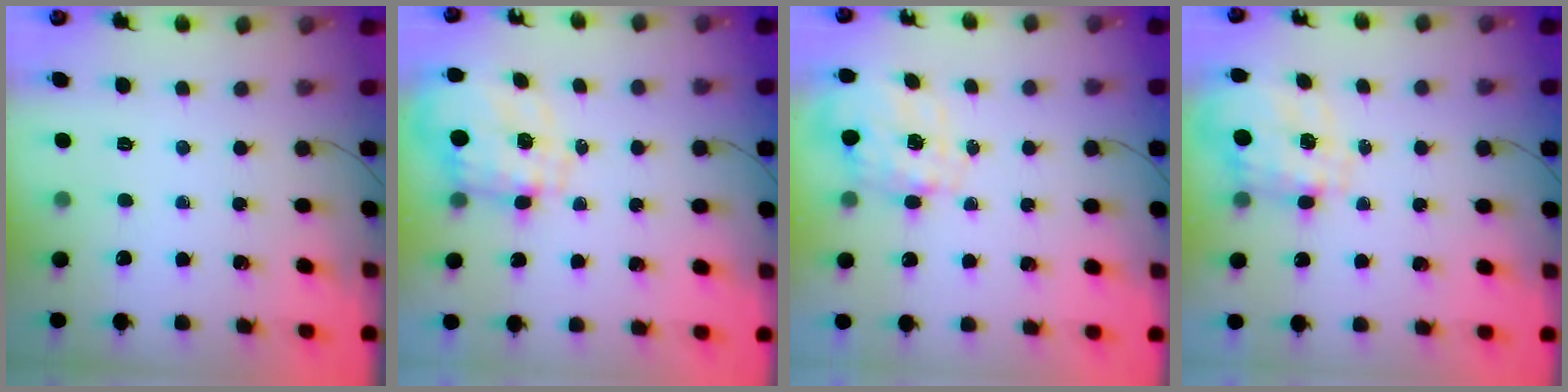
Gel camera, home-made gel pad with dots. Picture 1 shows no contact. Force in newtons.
{"total": 4.0, "press": 3.7, "slide": 1.5}
{"total": 2.7, "press": 2.6, "slide": 0.8}
{"total": 3.4, "press": 3.2, "slide": 1.1}